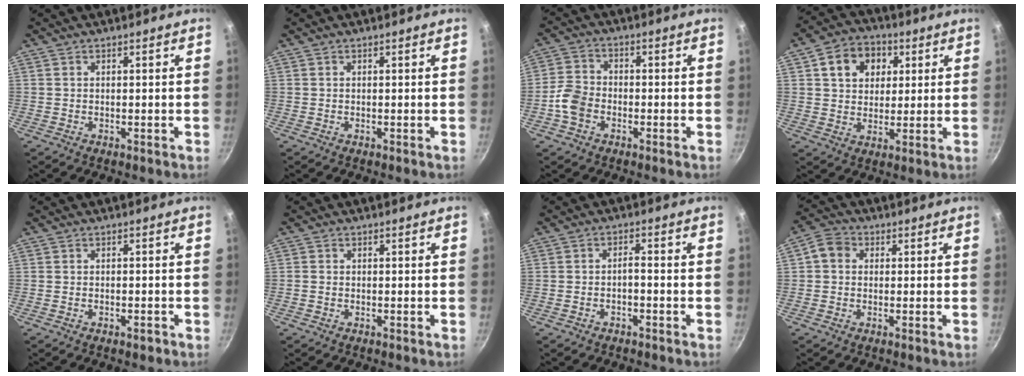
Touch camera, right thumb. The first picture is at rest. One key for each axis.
{"total": 0.0}
{"total": 5.8, "fx": -2.3, "fy": 4.3, "fz": 3.2, "tx": -0.054, "ty": 0.021, "tz": -0.054}
{"total": 10.2, "fx": 3.6, "fy": 8.0, "fz": 5.1, "tx": -0.054, "ty": 0.003, "tz": 0.050}
{"total": 1.4, "fx": -0.8, "fy": 0.6, "fz": 0.9, "tx": -0.017, "ty": 0.008, "tz": -0.011}
{"total": 0.8, "fx": -0.3, "fy": 0.7, "fz": 0.3, "tx": -0.005, "ty": 0.001, "tz": -0.008}
{"total": 2.2, "fx": -1.3, "fy": 0.7, "fz": 1.5, "tx": -0.031, "ty": 0.021, "tz": -0.023}
{"total": 4.4, "fx": 0.4, "fy": 3.8, "fz": 2.1, "tx": -0.028, "ty": 0.008, "tz": -0.008}